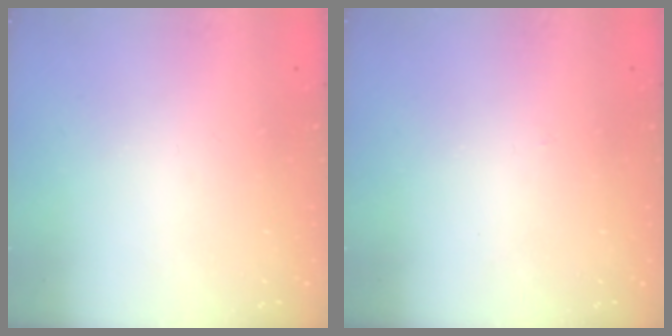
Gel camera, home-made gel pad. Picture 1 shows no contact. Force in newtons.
{"total": 2.7, "press": 2.7, "slide": 0.5}